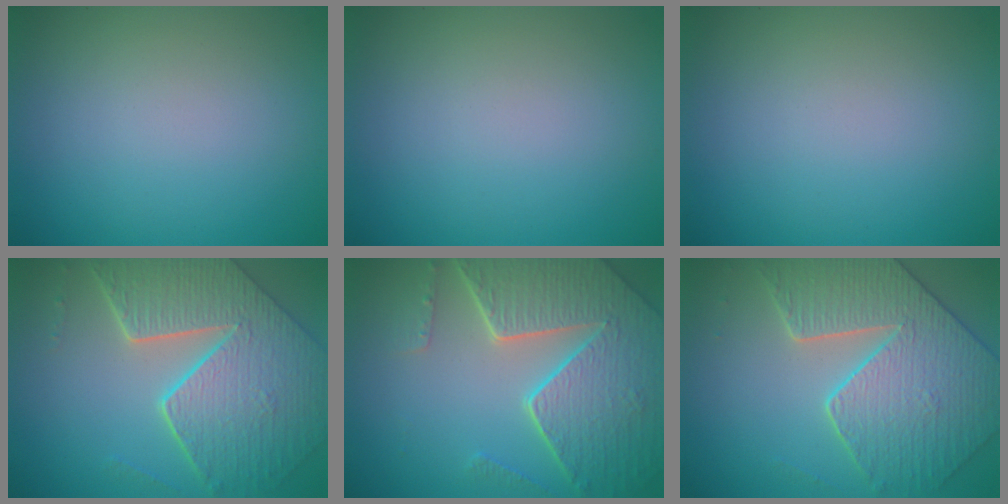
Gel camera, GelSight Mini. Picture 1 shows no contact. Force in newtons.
{"total": 0.0}
{"total": 0.0}
{"total": 9.1, "press": 6.5, "slide": 6.3}
{"total": 7.8, "press": 5.7, "slide": 5.4}
{"total": 6.0, "press": 5.4, "slide": 2.6}